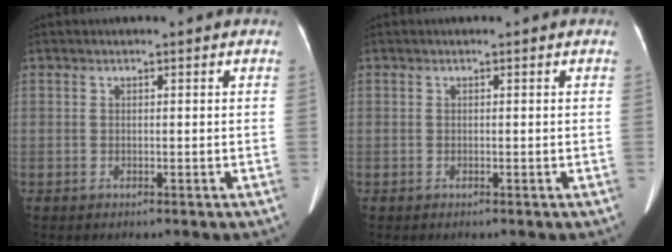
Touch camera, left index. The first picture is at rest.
{"total": 0.0}